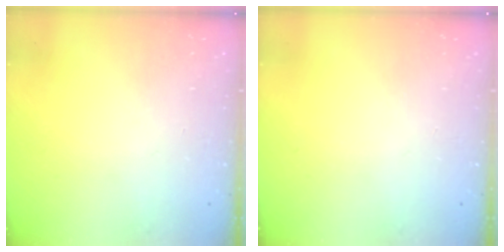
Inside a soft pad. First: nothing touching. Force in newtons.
{"total": 0.0}